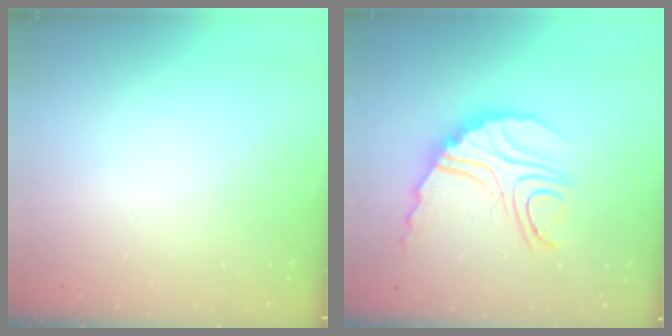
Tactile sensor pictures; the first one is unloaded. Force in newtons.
{"total": 15.8, "press": 15.7, "slide": 1.6}